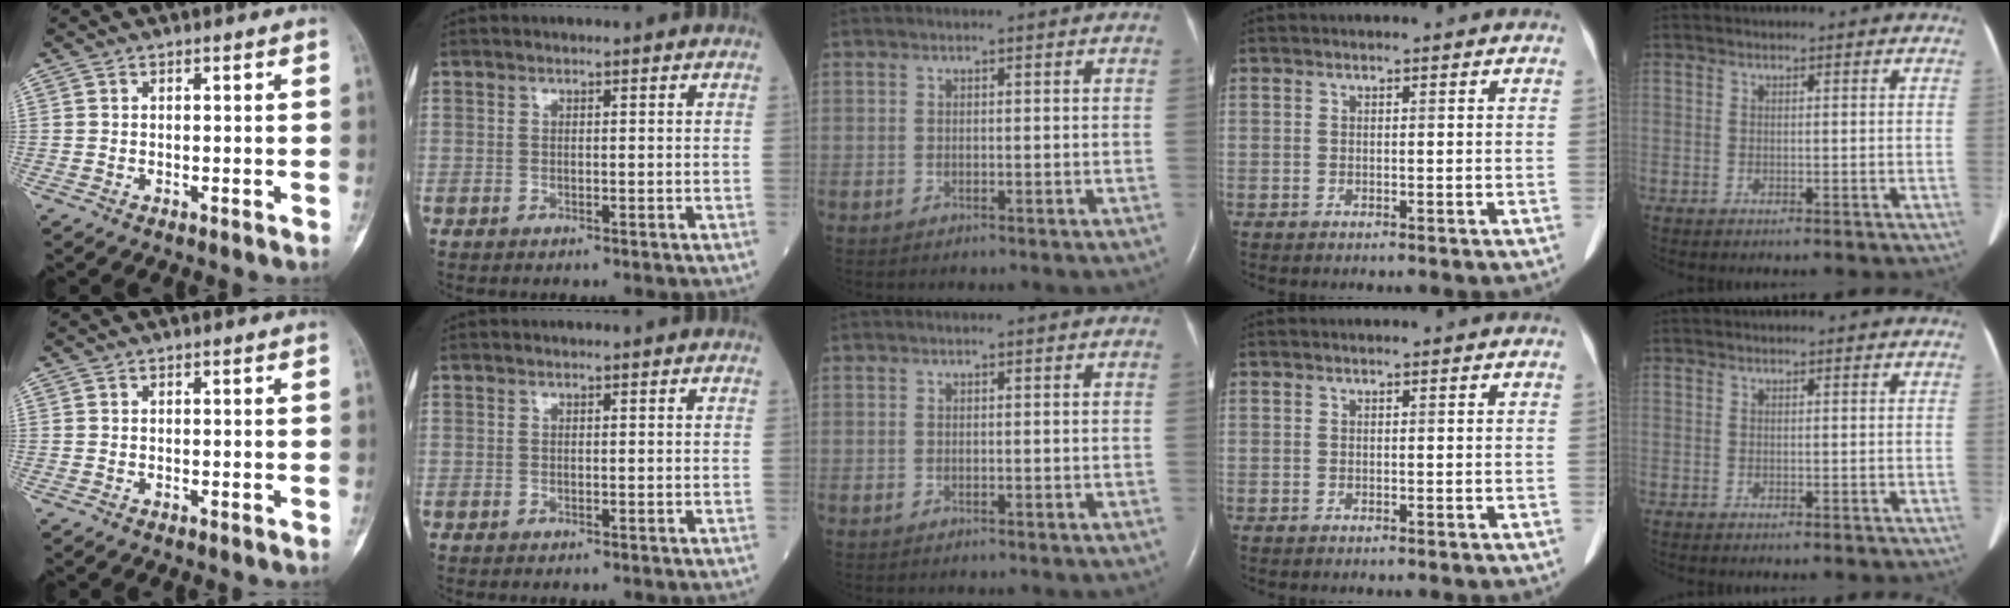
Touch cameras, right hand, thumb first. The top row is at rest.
{}